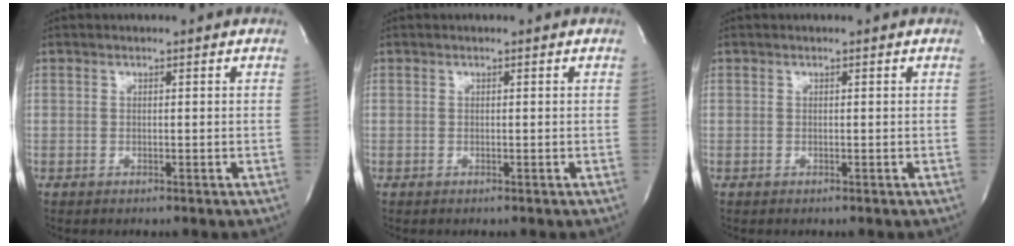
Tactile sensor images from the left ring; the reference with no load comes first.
{"total": 0.0}
{"total": 0.0}